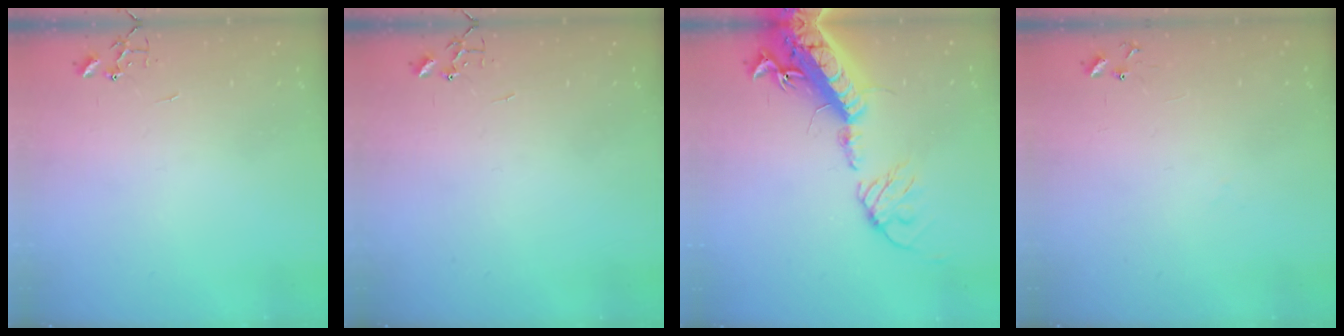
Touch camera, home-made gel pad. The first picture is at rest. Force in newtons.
{"total": 0.0}
{"total": 23.1, "press": 22.6, "slide": 4.7}
{"total": 6.8, "press": 6.8, "slide": 0.6}